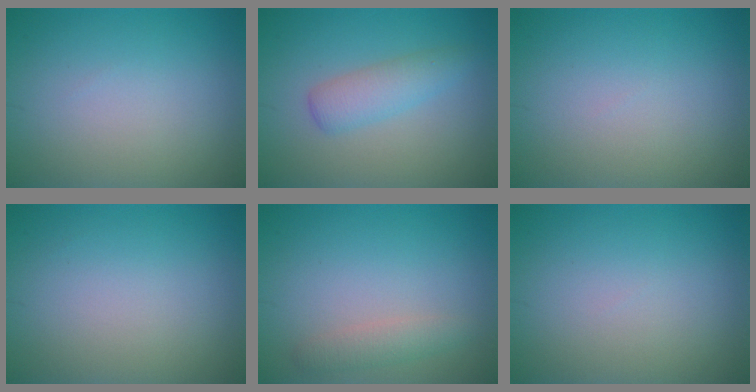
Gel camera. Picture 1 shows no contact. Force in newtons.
{"total": 2.8, "press": 2.8, "slide": 0.0}
{"total": 0.0}
{"total": 0.0}
{"total": 1.7, "press": 1.7, "slide": 0.0}
{"total": 0.0}